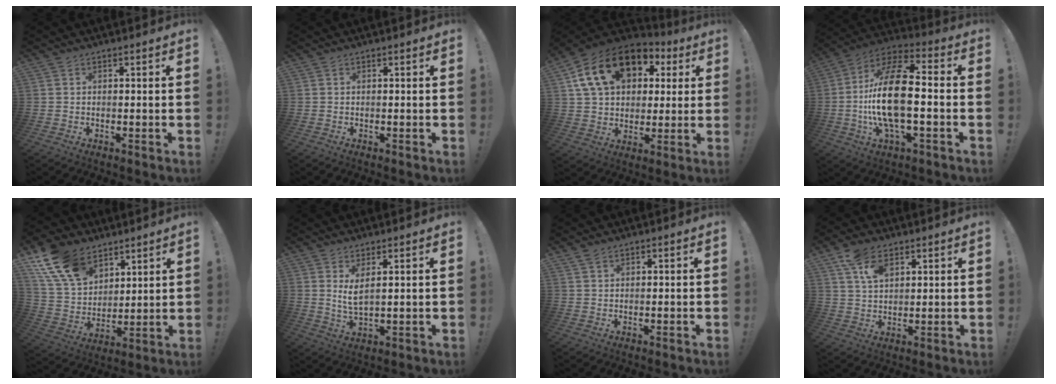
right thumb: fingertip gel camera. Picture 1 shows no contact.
{"total": 0.0}
{"total": 20.1, "force": [8.2, 13.9, 12.0], "torque": [-0.194, -0.015, 0.156]}
{"total": 20.2, "force": [-2.2, 8.2, 18.3], "torque": [-0.356, 0.006, -0.043]}
{"total": 16.5, "force": [10.5, 10.0, 7.9], "torque": [-0.167, -0.055, 0.202]}
{"total": 4.7, "force": [2.7, 1.0, 3.8], "torque": [-0.063, -0.015, 0.045]}
{"total": 1.6, "force": [1.3, 0.6, 0.7], "torque": [-0.008, -0.005, 0.024]}
{"total": 8.2, "force": [4.9, 4.4, 5.0], "torque": [-0.084, -0.016, 0.092]}